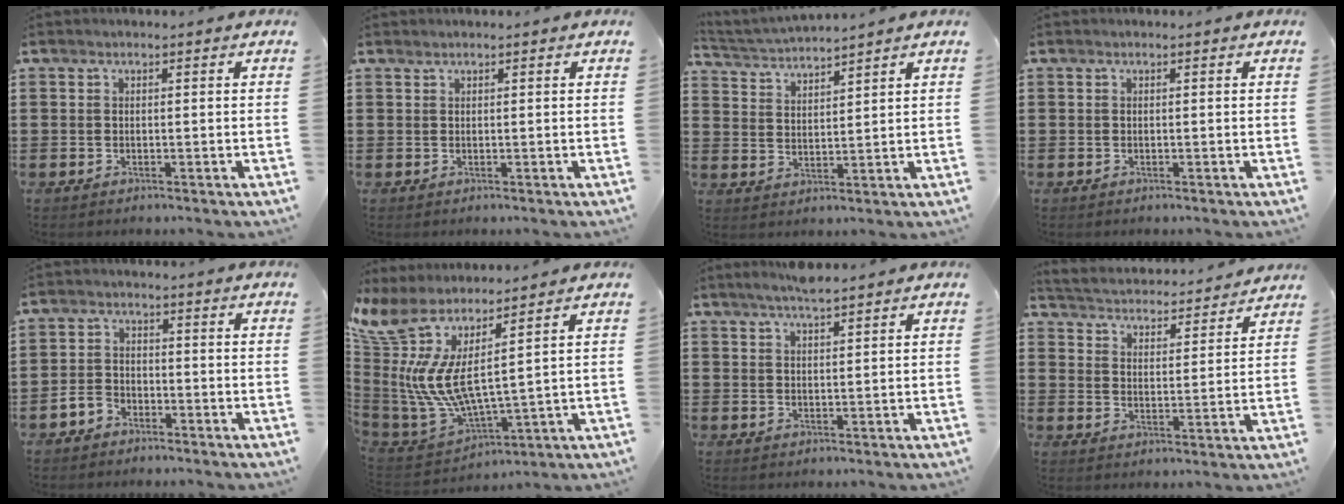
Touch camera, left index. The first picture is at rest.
{"total": 0.0}
{"total": 3.2, "force": [3.1, -0.3, 0.4], "torque": [-0.020, -0.014, 0.055]}
{"total": 0.0}
{"total": 2.9, "force": [-2.3, 1.6, 0.5], "torque": [-0.022, 0.007, -0.051]}
{"total": 8.6, "force": [2.1, 2.5, 8.0], "torque": [-0.219, -0.067, 0.018]}
{"total": 2.9, "force": [2.5, 0.1, 1.6], "torque": [-0.034, 0.001, 0.044]}
{"total": 3.6, "force": [3.6, 0.0, -0.2], "torque": [-0.023, -0.035, 0.056]}